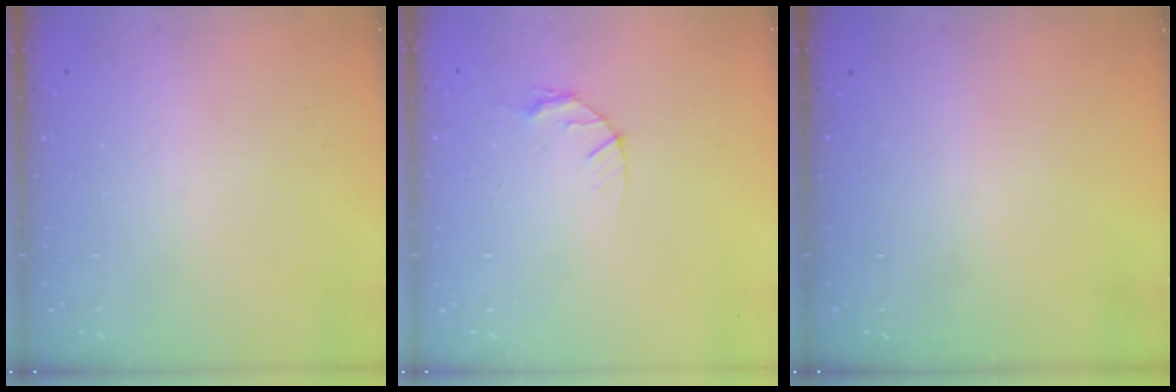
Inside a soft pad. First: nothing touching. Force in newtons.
{"total": 3.9, "press": 3.9, "slide": 0.5}
{"total": 0.0}